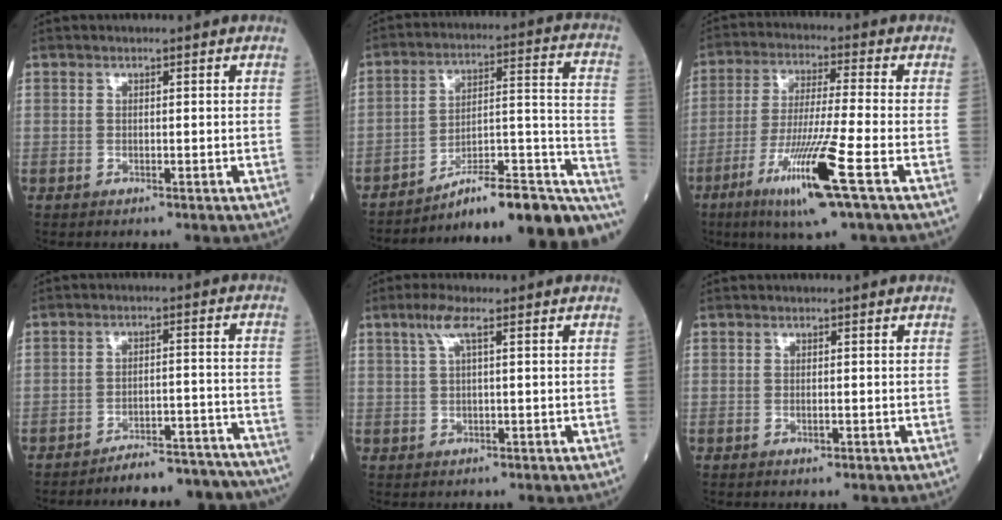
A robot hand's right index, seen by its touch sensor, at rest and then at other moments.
{"total": 21.3, "force": [-16.5, 3.0, 13.1], "torque": [-0.100, 0.037, -0.233]}
{"total": 12.8, "force": [-5.8, -0.8, 11.4], "torque": [-0.225, -0.028, -0.108]}
{"total": 13.9, "force": [-13.5, 2.1, 2.6], "torque": [-0.003, 0.034, -0.169]}
{"total": 3.1, "force": [1.4, 0.1, 2.7], "torque": [-0.066, 0.013, 0.032]}
{"total": 0.7, "force": [-0.3, 0.2, 0.6], "torque": [-0.013, -0.002, -0.004]}